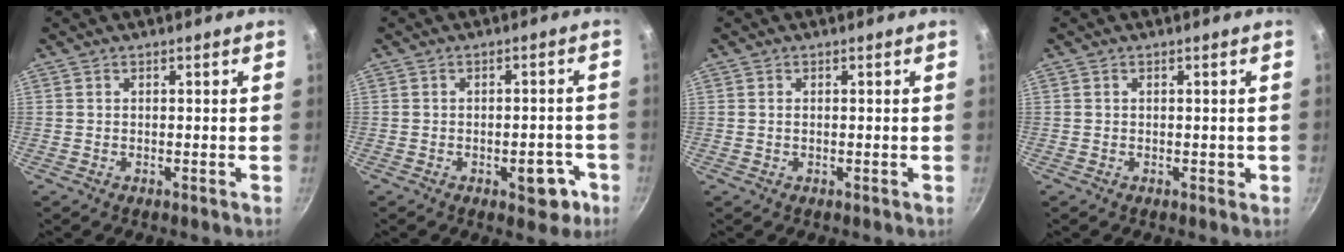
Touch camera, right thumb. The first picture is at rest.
{"total": 6.0, "force": [-2.6, 3.2, 4.3], "torque": [-0.028, 0.021, -0.028]}
{"total": 0.6, "force": [0.1, 0.4, 0.4], "torque": [-0.006, 0.002, 0.002]}
{"total": 1.0, "force": [-0.1, 0.8, 0.6], "torque": [-0.001, 0.004, -0.001]}